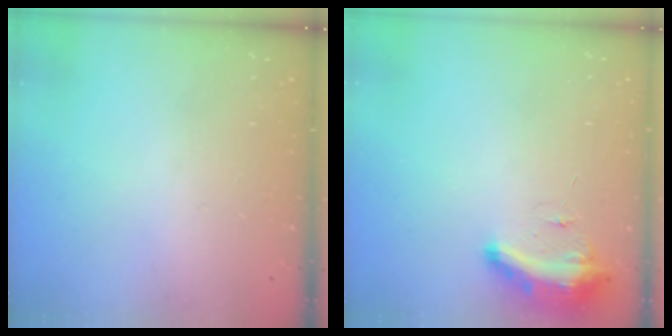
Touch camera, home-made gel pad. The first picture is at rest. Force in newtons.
{"total": 9.1, "press": 9.1, "slide": 1.0}